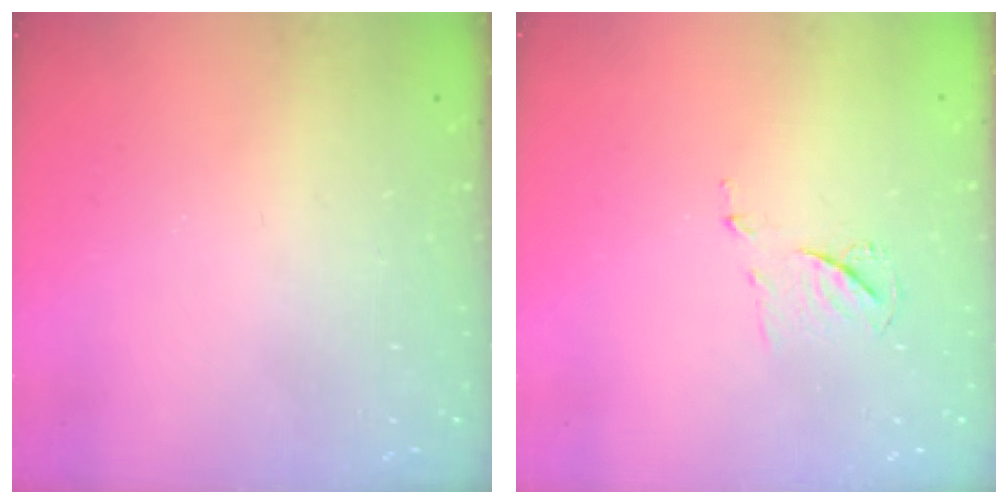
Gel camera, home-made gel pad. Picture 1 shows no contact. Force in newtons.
{"total": 6.1, "press": 6.0, "slide": 0.7}